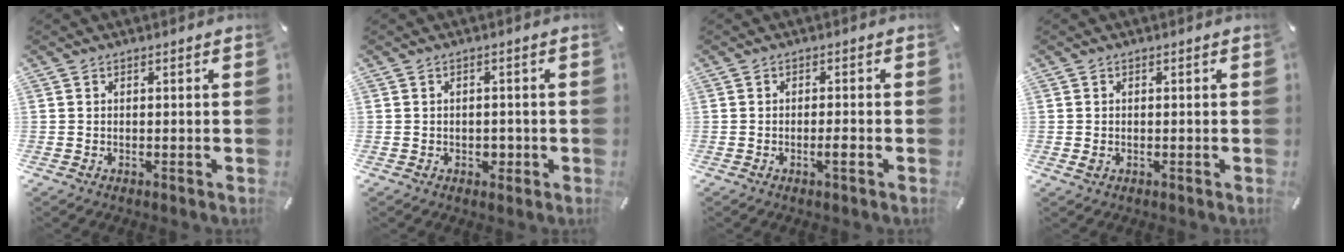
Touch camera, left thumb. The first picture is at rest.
{"total": 2.3, "force": [-0.6, 1.9, 1.1], "torque": [-0.012, -0.001, -0.015]}
{"total": 2.6, "force": [-1.0, 0.6, 2.3], "torque": [-0.038, 0.001, -0.017]}
{"total": 1.2, "force": [-0.3, 0.8, 0.8], "torque": [-0.015, 0.002, -0.005]}